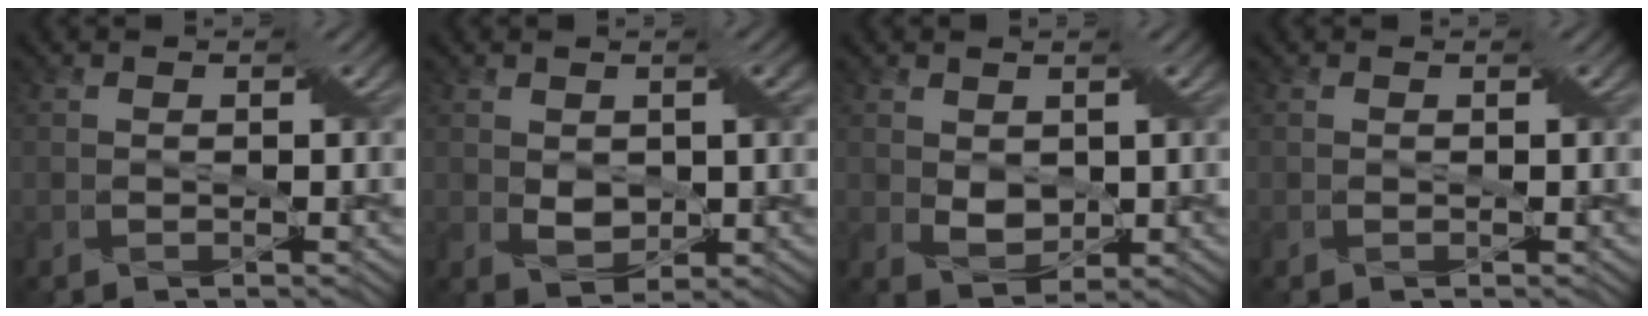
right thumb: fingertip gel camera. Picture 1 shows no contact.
{"total": 2.8, "force": [0.6, 1.9, 2.0], "torque": [-0.043, -0.002, 0.014]}
{"total": 2.9, "force": [0.7, 2.2, 1.8], "torque": [-0.043, -0.004, 0.017]}
{"total": 0.0}